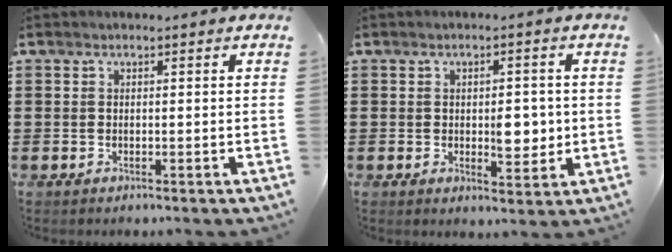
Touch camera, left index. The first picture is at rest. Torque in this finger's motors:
{"motor_torque": [0.98, 0.05, 0.39, 0.10]}